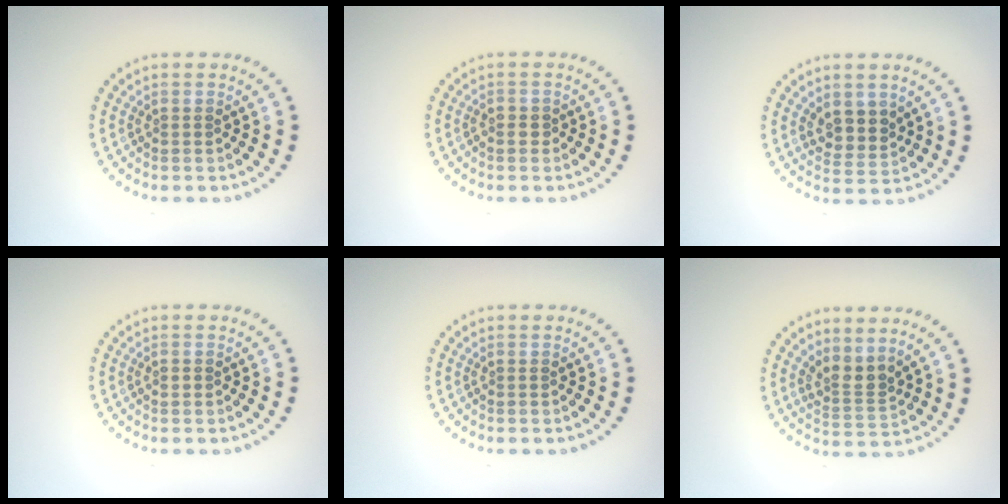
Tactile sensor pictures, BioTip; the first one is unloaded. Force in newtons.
{"total": 0.8, "press": 0.8, "slide": 0.3}
{"total": 2.6, "press": 2.3, "slide": 1.2}
{"total": 0.9, "press": 0.9, "slide": 0.1}
{"total": 0.0}
{"total": 2.6, "press": 1.9, "slide": 1.7}